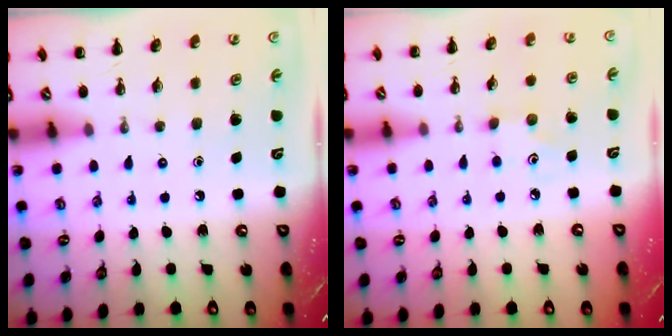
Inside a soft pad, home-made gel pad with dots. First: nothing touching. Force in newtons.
{"total": 2.4, "press": 2.3, "slide": 0.7}